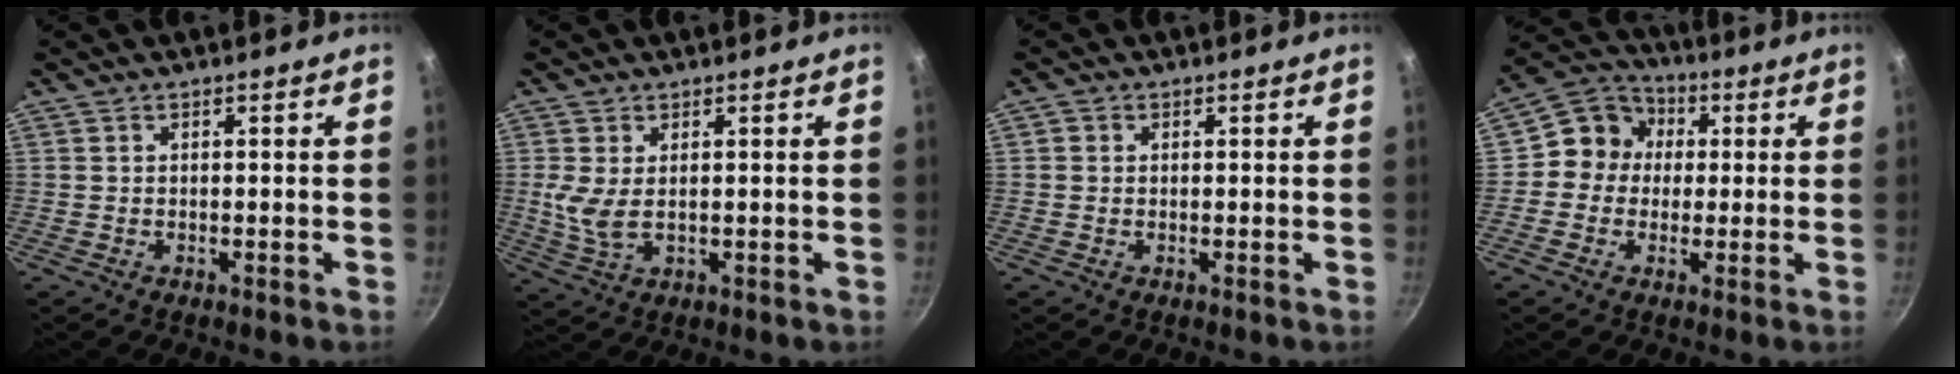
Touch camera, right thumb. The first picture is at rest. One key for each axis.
{"total": 5.3, "fx": 0.8, "fy": 2.7, "fz": 4.4, "tx": -0.090, "ty": -0.007, "tz": 0.022}
{"total": 1.0, "fx": 0.1, "fy": 0.9, "fz": 0.3, "tx": -0.002, "ty": 0.001, "tz": -0.001}
{"total": 8.7, "fx": 0.8, "fy": 8.1, "fz": 3.1, "tx": -0.013, "ty": 0.017, "tz": -0.010}